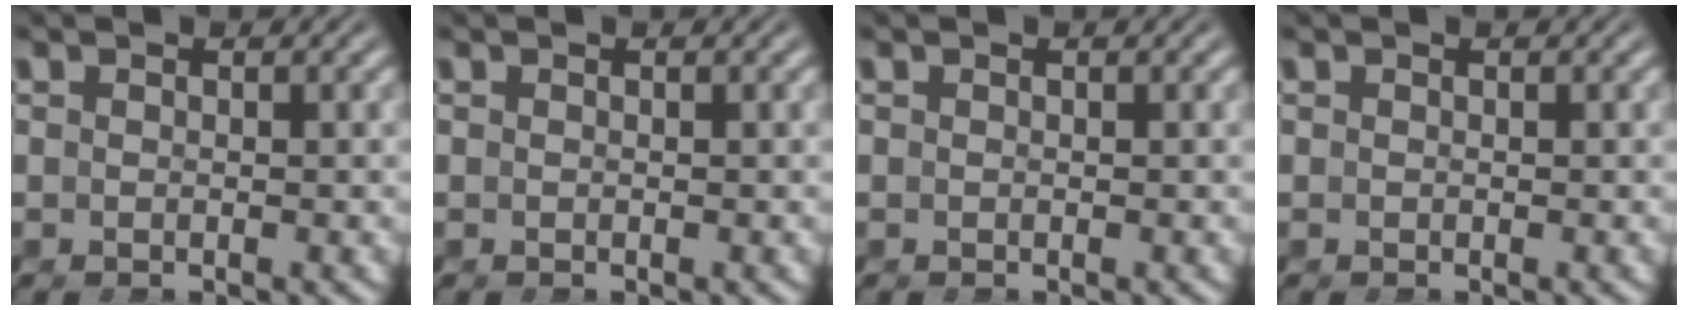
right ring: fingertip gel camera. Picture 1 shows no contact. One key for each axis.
{"total": 0.0}
{"total": 0.0}
{"total": 0.0}